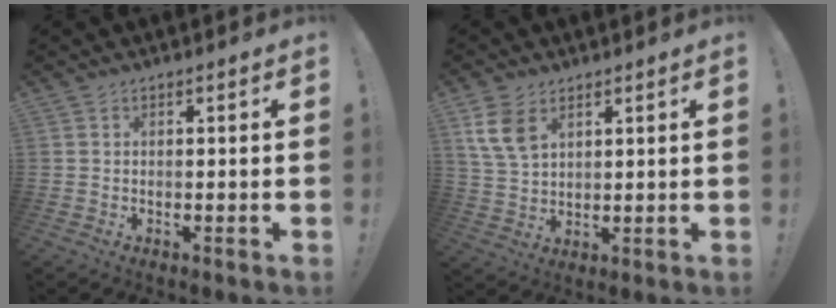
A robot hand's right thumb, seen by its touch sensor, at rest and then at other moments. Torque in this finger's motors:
{"motor_torque": [-0.55, 0.76, 0.64, 0.20, 0.14]}